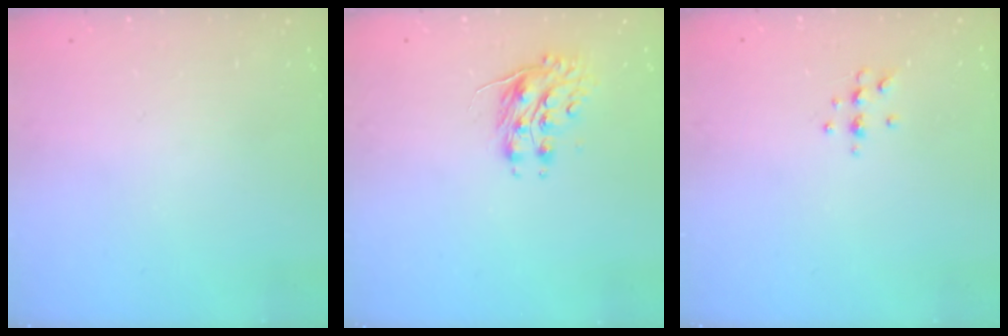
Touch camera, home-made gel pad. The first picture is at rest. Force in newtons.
{"total": 8.0, "press": 8.0, "slide": 0.4}
{"total": 5.6, "press": 5.4, "slide": 1.5}